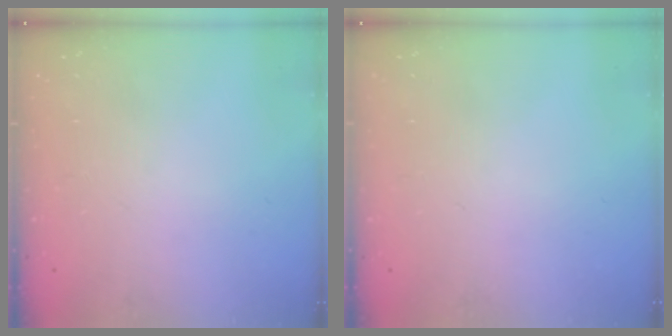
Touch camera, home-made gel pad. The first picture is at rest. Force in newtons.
{"total": 0.0}